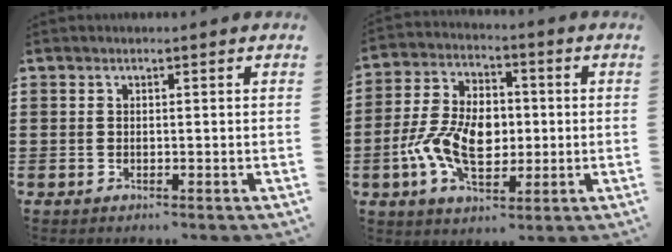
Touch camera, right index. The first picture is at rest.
{"total": 9.9, "force": [-1.4, 6.6, 7.3], "torque": [-0.153, 0.010, -0.027]}